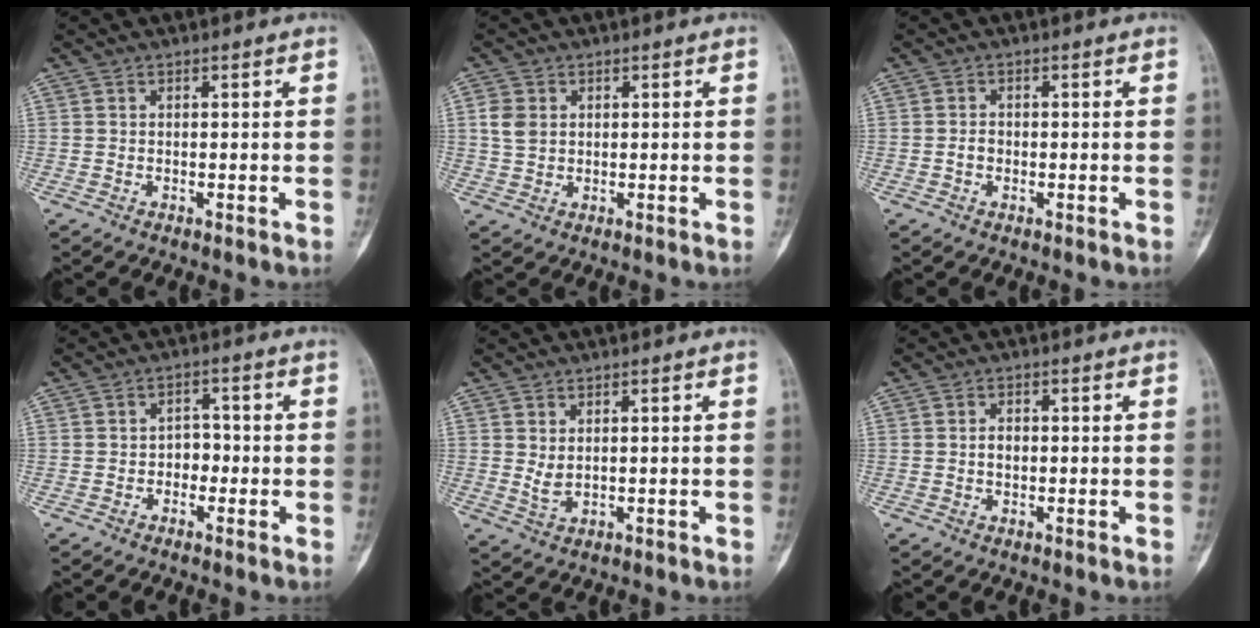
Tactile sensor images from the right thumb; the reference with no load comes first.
{"total": 3.9, "force": [0.9, 3.1, 2.2], "torque": [-0.034, 0.003, 0.019]}
{"total": 1.5, "force": [-0.4, 1.1, 0.9], "torque": [-0.011, 0.006, -0.008]}
{"total": 3.0, "force": [-1.0, 2.3, 1.6], "torque": [0.001, 0.014, -0.024]}
{"total": 2.3, "force": [0.6, 1.3, 1.8], "torque": [-0.030, -0.007, 0.018]}
{"total": 1.7, "force": [0.0, 1.2, 1.2], "torque": [-0.017, 0.003, -0.003]}